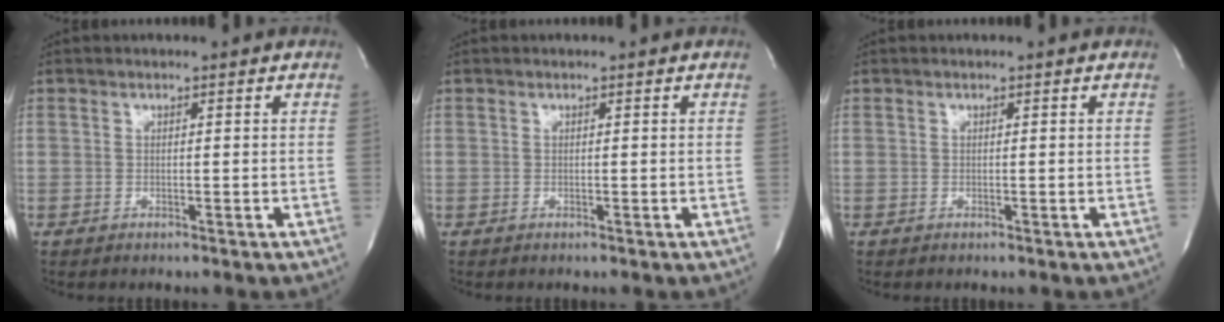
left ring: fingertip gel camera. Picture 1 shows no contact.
{"total": 0.0}
{"total": 0.0}